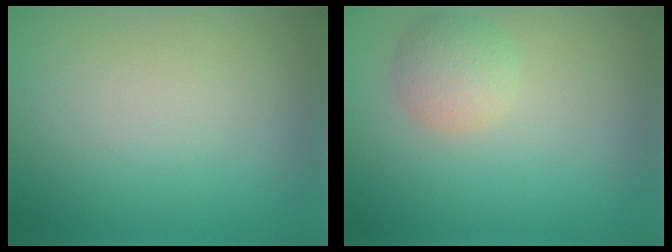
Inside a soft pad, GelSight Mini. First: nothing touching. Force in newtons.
{"total": 2.7, "press": 2.7, "slide": 0.1}